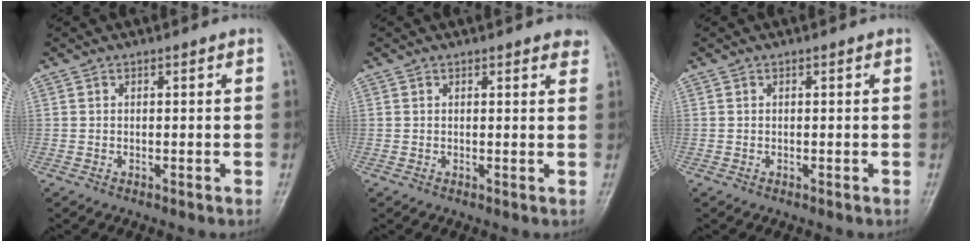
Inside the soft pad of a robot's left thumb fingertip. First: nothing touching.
{"total": 2.8, "force": [2.0, 1.0, 1.7], "torque": [-0.006, -0.001, 0.020]}
{"total": 0.0}